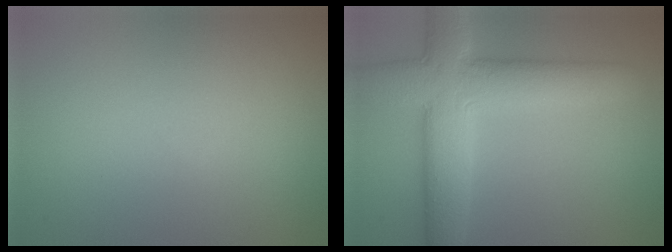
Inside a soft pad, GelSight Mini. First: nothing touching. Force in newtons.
{"total": 8.4, "press": 8.4, "slide": 0.8}